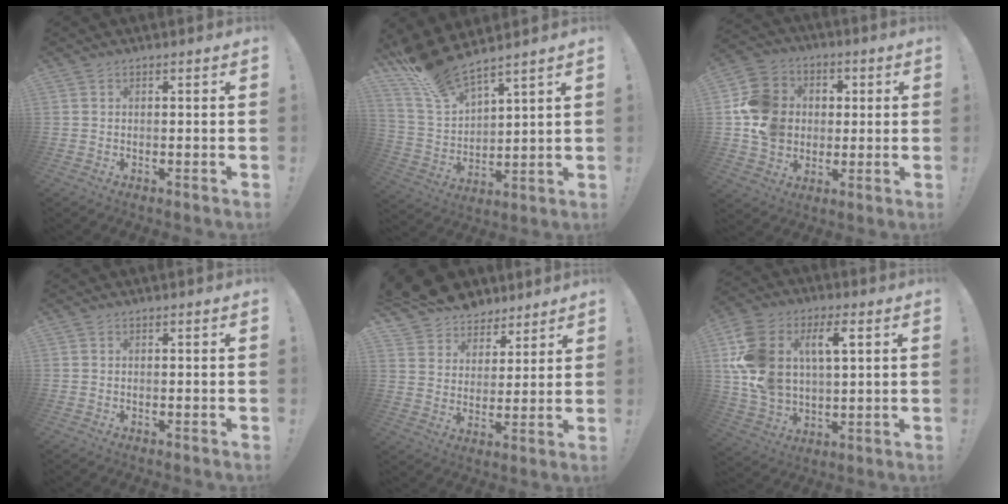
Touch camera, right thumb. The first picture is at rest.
{"total": 12.2, "force": [11.1, 2.5, 4.6], "torque": [-0.109, -0.086, 0.200]}
{"total": 15.1, "force": [0.6, 13.8, 6.2], "torque": [-0.089, 0.009, 0.021]}
{"total": 0.0}
{"total": 10.1, "force": [8.1, 5.8, 1.2], "torque": [-0.041, -0.062, 0.159]}
{"total": 17.1, "force": [5.5, 11.0, 11.9], "torque": [-0.238, -0.012, 0.095]}